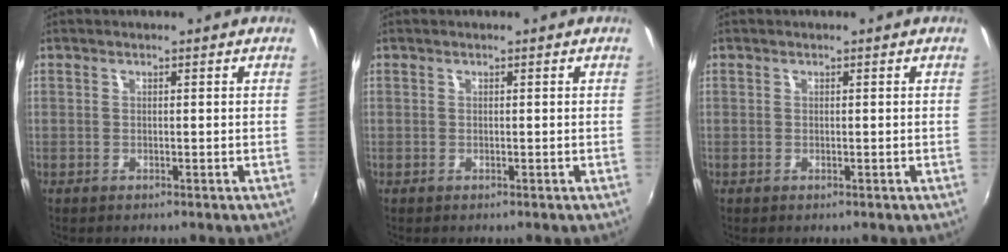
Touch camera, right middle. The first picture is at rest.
{"total": 0.0}
{"total": 0.0}